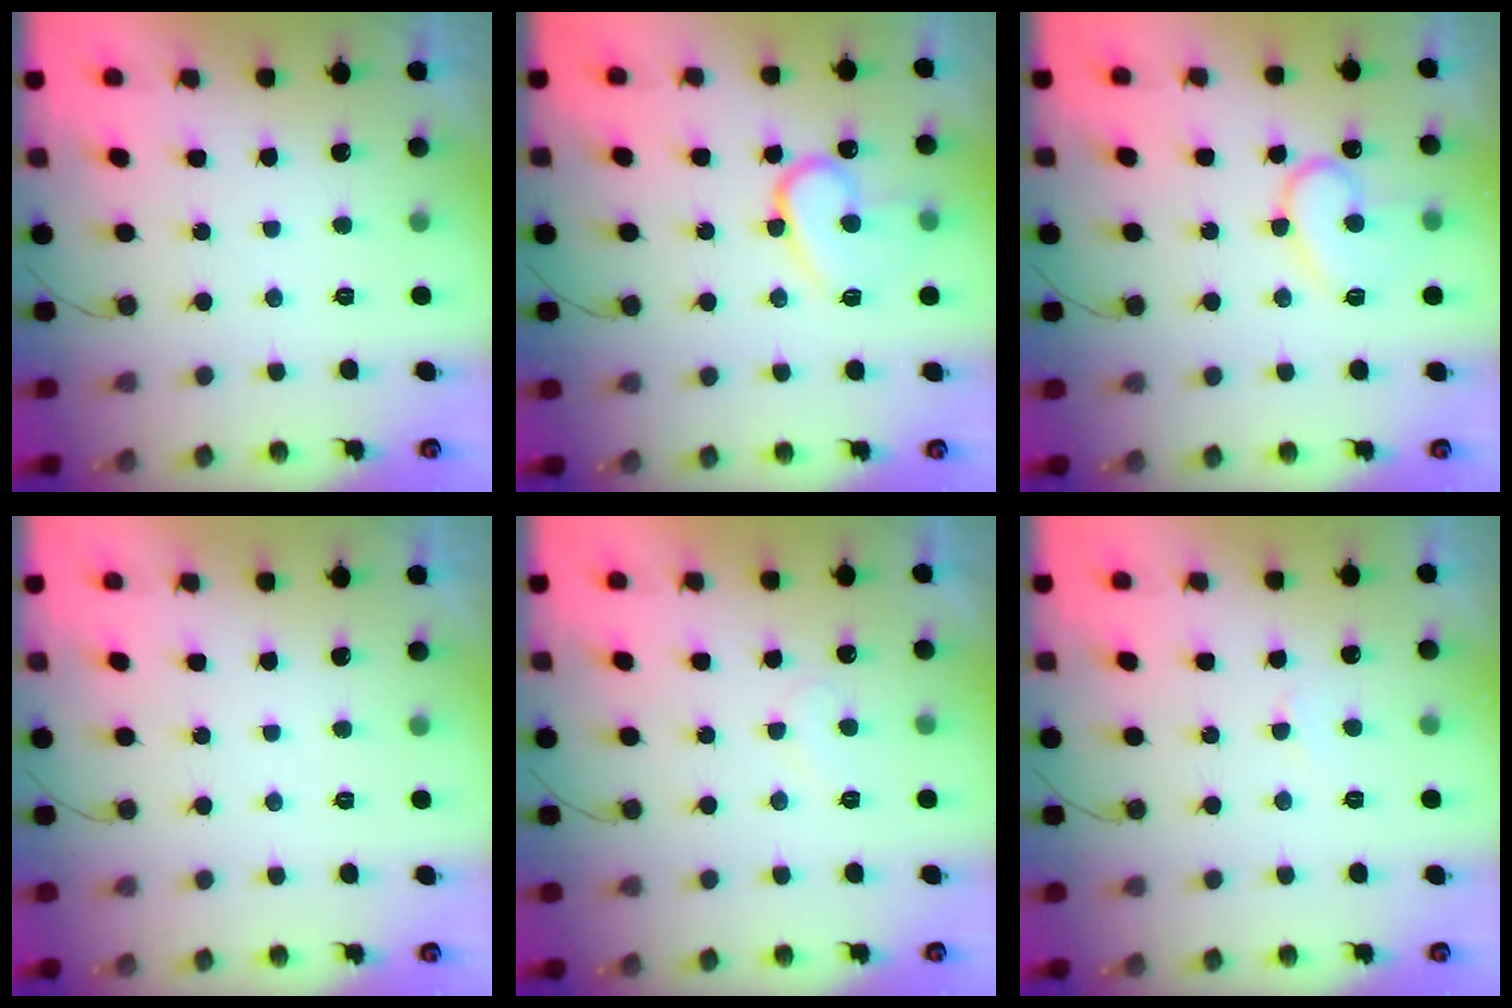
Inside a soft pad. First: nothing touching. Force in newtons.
{"total": 13.7, "press": 13.6, "slide": 1.4}
{"total": 13.4, "press": 13.4, "slide": 1.2}
{"total": 0.0}
{"total": 6.8, "press": 6.8, "slide": 0.6}
{"total": 3.0, "press": 3.0, "slide": 0.4}